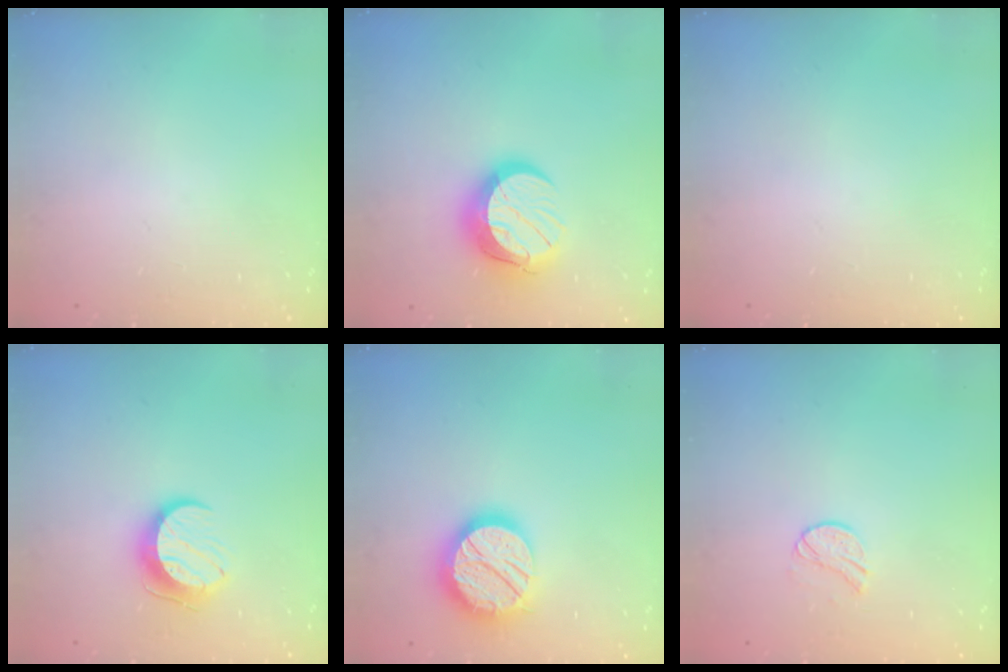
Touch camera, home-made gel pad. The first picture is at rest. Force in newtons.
{"total": 13.1, "press": 13.0, "slide": 1.1}
{"total": 0.0}
{"total": 9.6, "press": 9.6, "slide": 0.1}
{"total": 18.2, "press": 18.2, "slide": 1.1}
{"total": 8.8, "press": 8.8, "slide": 0.5}